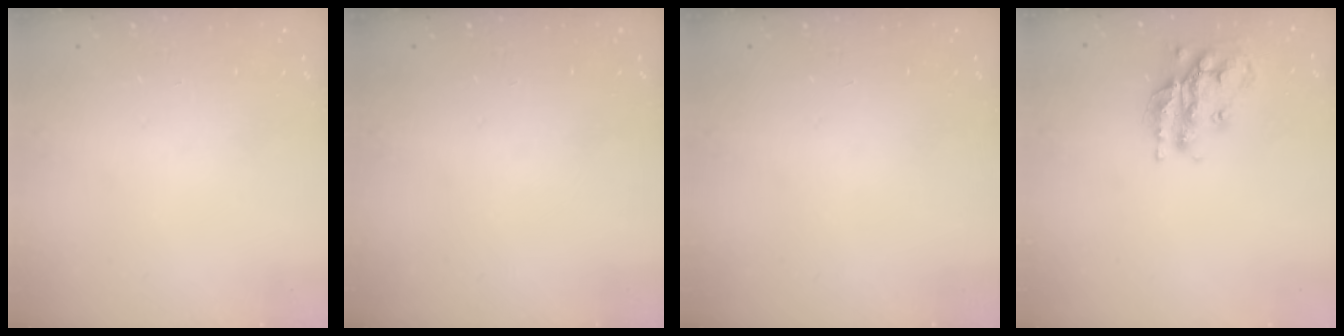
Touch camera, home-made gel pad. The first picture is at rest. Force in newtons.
{"total": 0.0}
{"total": 0.0}
{"total": 17.6, "press": 17.5, "slide": 1.3}